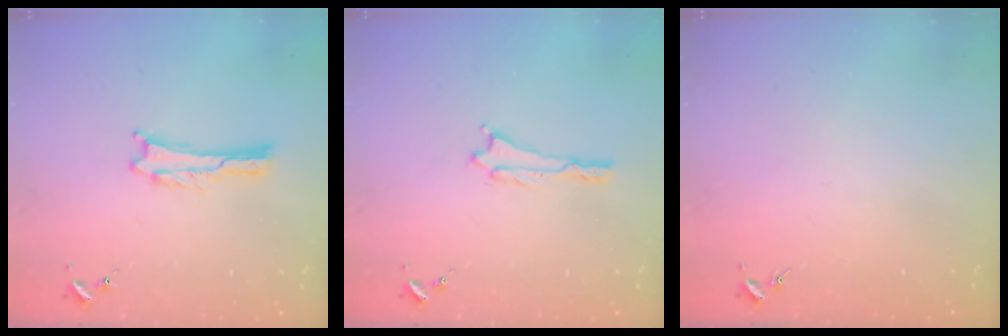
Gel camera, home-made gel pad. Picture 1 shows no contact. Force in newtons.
{"total": 0.0}
{"total": 0.0}